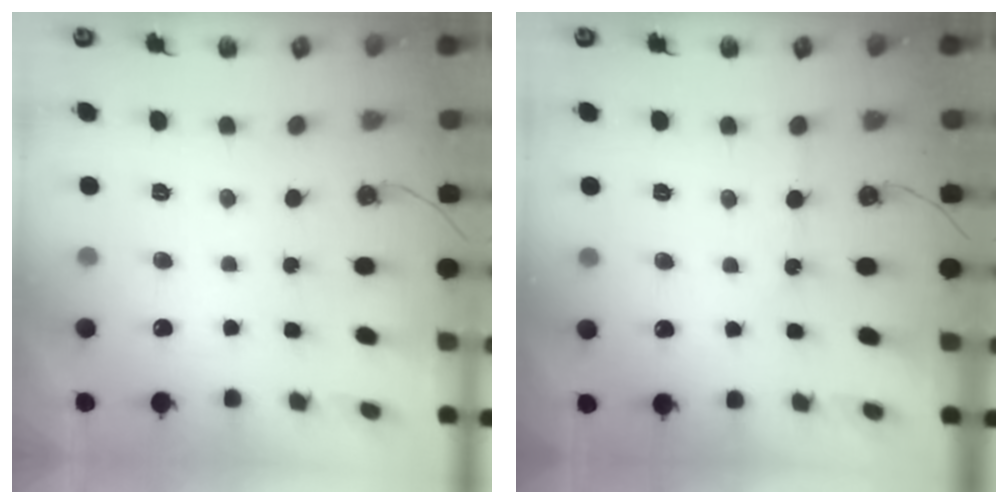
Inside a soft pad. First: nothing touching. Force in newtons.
{"total": 1.0, "press": 1.0, "slide": 0.2}